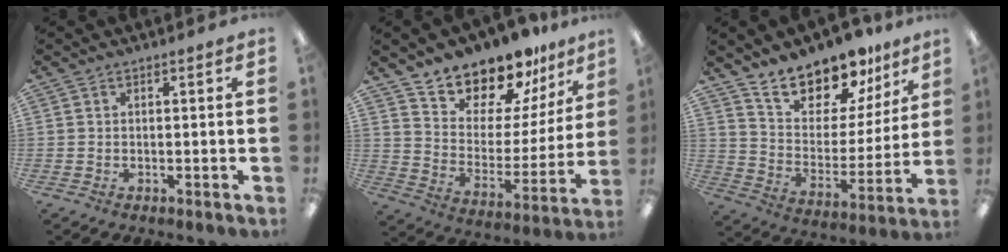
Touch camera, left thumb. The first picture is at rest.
{"total": 14.5, "force": [13.5, 4.9, 2.0], "torque": [-0.053, -0.128, 0.245]}
{"total": 16.1, "force": [14.1, 6.5, 4.6], "torque": [-0.089, -0.112, 0.253]}